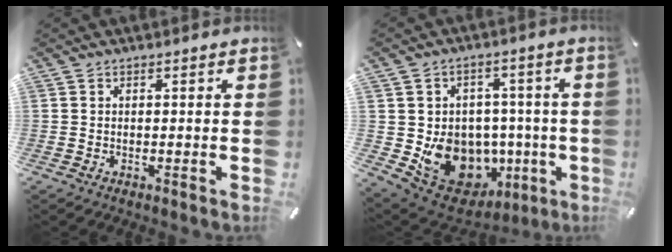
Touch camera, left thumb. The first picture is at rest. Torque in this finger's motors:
{"motor_torque": [2.22, 2.78, 0.49, 0.17, 0.24]}